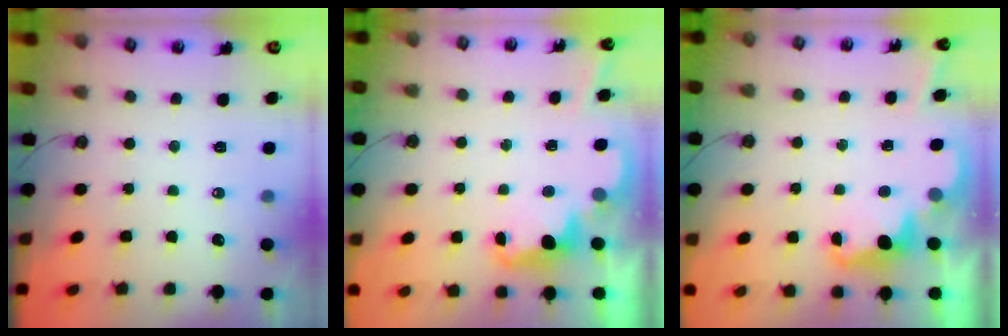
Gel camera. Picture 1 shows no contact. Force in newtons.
{"total": 2.5, "press": 2.4, "slide": 0.5}
{"total": 2.5, "press": 2.5, "slide": 0.6}